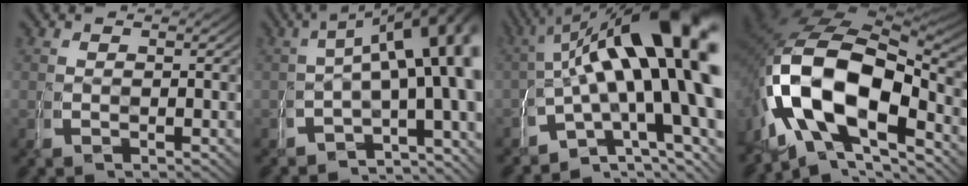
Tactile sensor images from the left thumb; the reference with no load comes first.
{"total": 13.3, "force": [-0.2, 8.5, 10.2], "torque": [-0.111, -0.019, -0.011]}
{"total": 17.3, "force": [-0.3, 10.6, 13.6], "torque": [-0.197, -0.040, 0.007]}
{"total": 20.6, "force": [-1.2, 13.4, 15.6], "torque": [-0.319, -0.058, 0.008]}